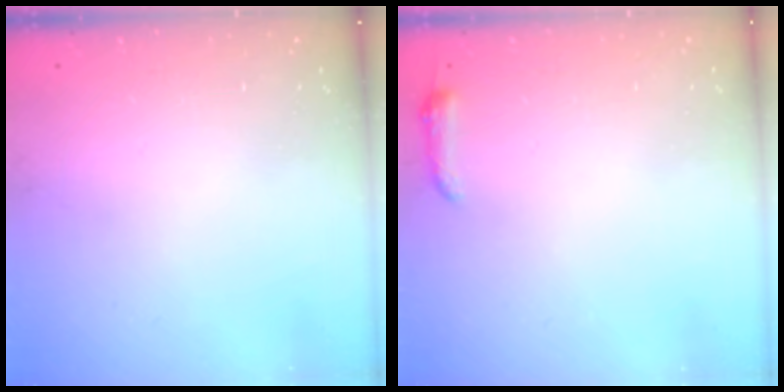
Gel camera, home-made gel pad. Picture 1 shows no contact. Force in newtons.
{"total": 3.7, "press": 3.7, "slide": 0.7}